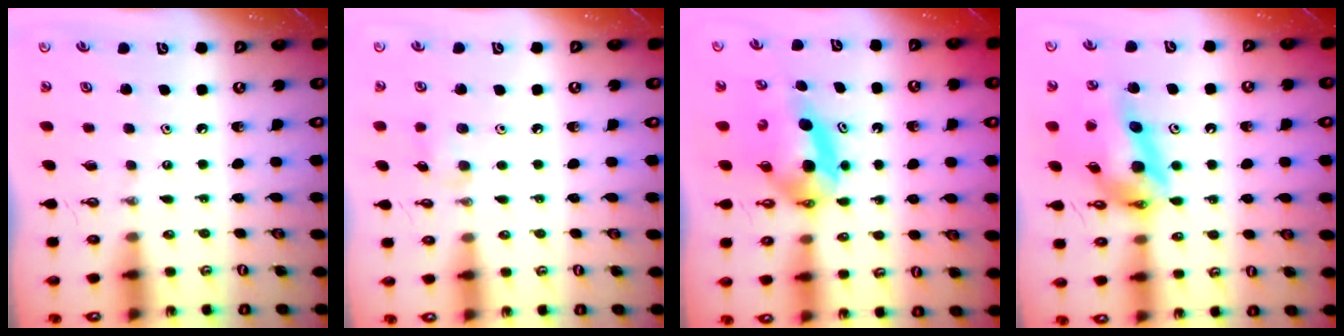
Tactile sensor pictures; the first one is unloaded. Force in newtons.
{"total": 8.1, "press": 7.2, "slide": 3.7}
{"total": 5.3, "press": 5.3, "slide": 0.3}
{"total": 16.2, "press": 16.1, "slide": 1.7}